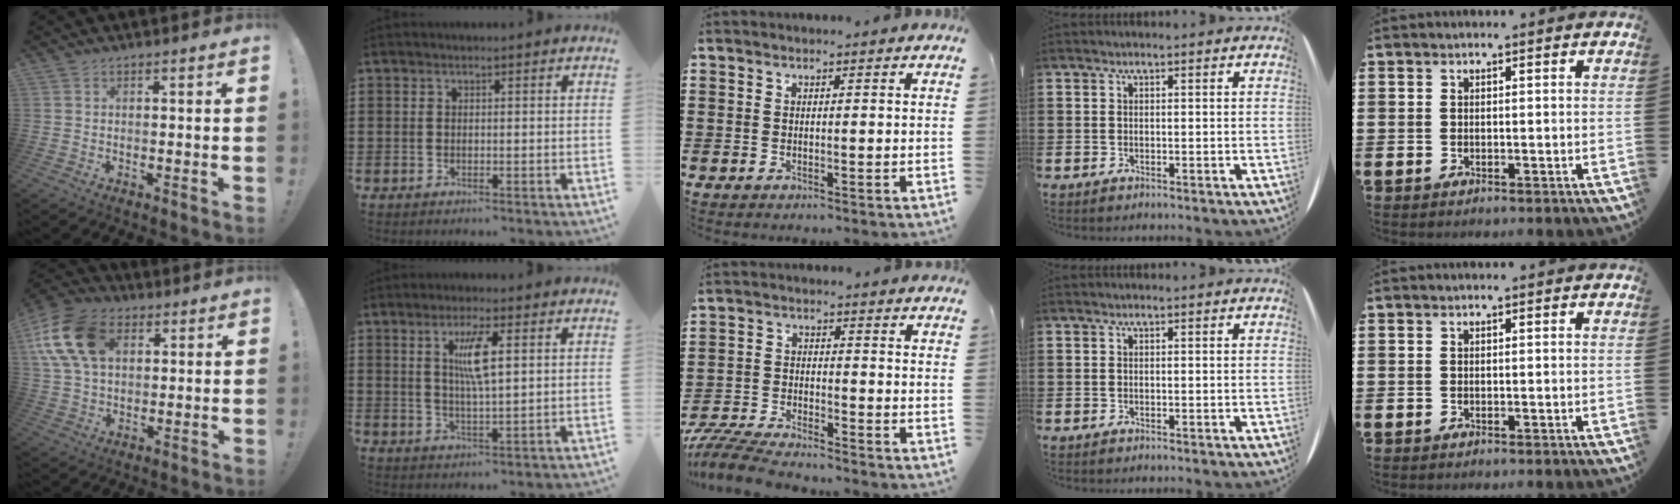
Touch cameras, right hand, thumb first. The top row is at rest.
{"thumb": {"total": 17.7, "force": [5.9, 12.0, 11.5], "torque": [-0.219, -0.006, 0.115]}, "index": {"total": 5.7, "force": [1.7, 1.1, 5.4], "torque": [-0.110, 0.004, 0.025]}, "middle": {"total": 6.8, "force": [-6.5, 0.7, 1.7], "torque": [-0.041, 0.005, -0.129]}}